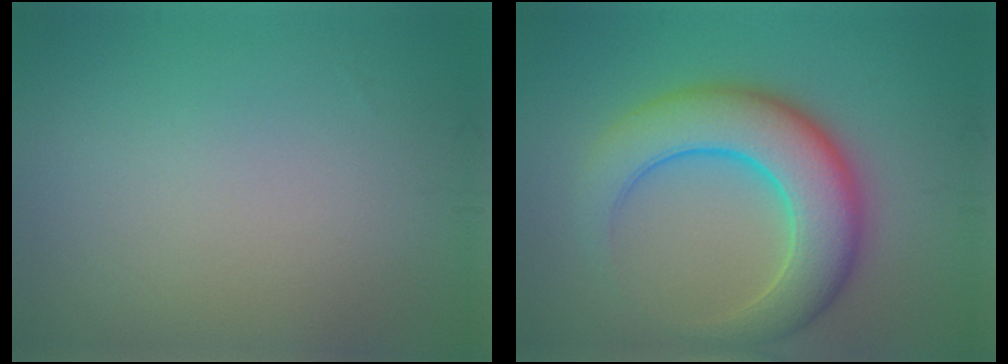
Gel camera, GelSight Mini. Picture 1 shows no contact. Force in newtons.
{"total": 8.2, "press": 8.2, "slide": 0.3}